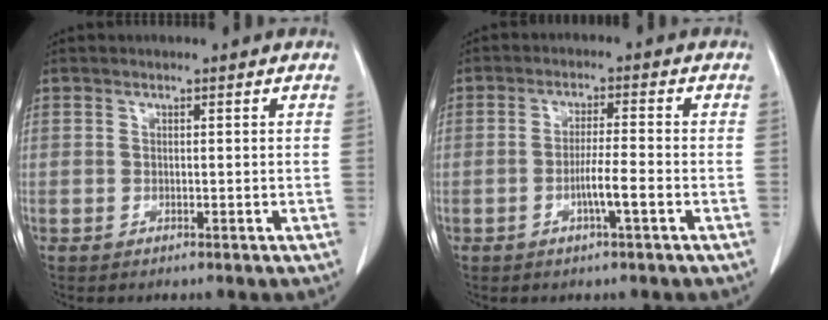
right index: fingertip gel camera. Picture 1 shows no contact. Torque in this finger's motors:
{"motor_torque": [0.52, -0.36, 0.33, 0.07]}